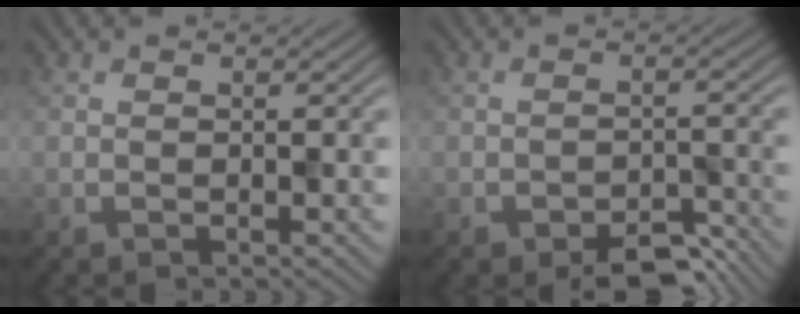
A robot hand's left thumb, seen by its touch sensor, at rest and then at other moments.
{"total": 4.8, "force": [-3.7, 1.9, 2.4], "torque": [-0.029, 0.003, -0.053]}